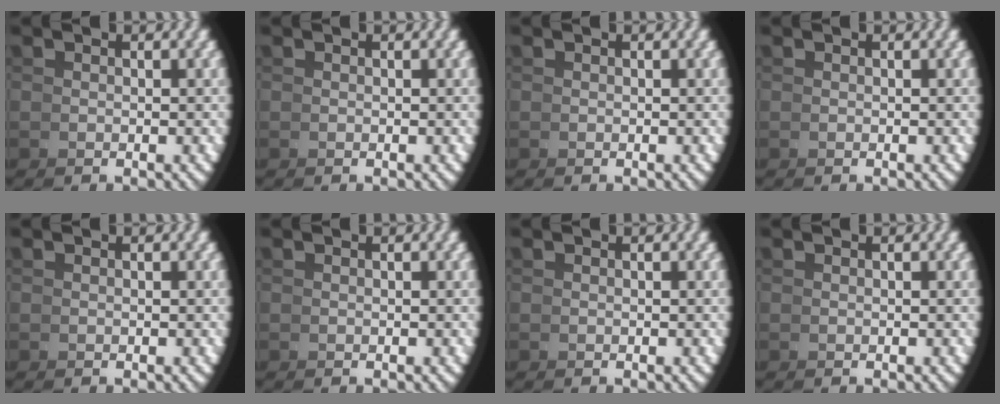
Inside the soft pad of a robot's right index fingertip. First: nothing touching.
{"total": 0.0}
{"total": 0.0}
{"total": 0.0}
{"total": 0.0}
{"total": 0.0}
{"total": 0.0}
{"total": 0.0}